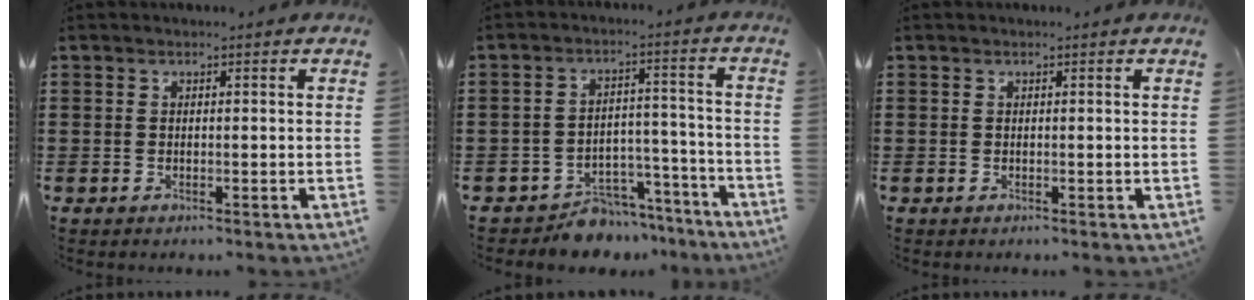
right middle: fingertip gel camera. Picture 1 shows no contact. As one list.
[{"total": 6.2, "force": [-5.9, 1.8, 0.8], "torque": [-0.009, 0.024, -0.116]}, {"total": 0.0}]